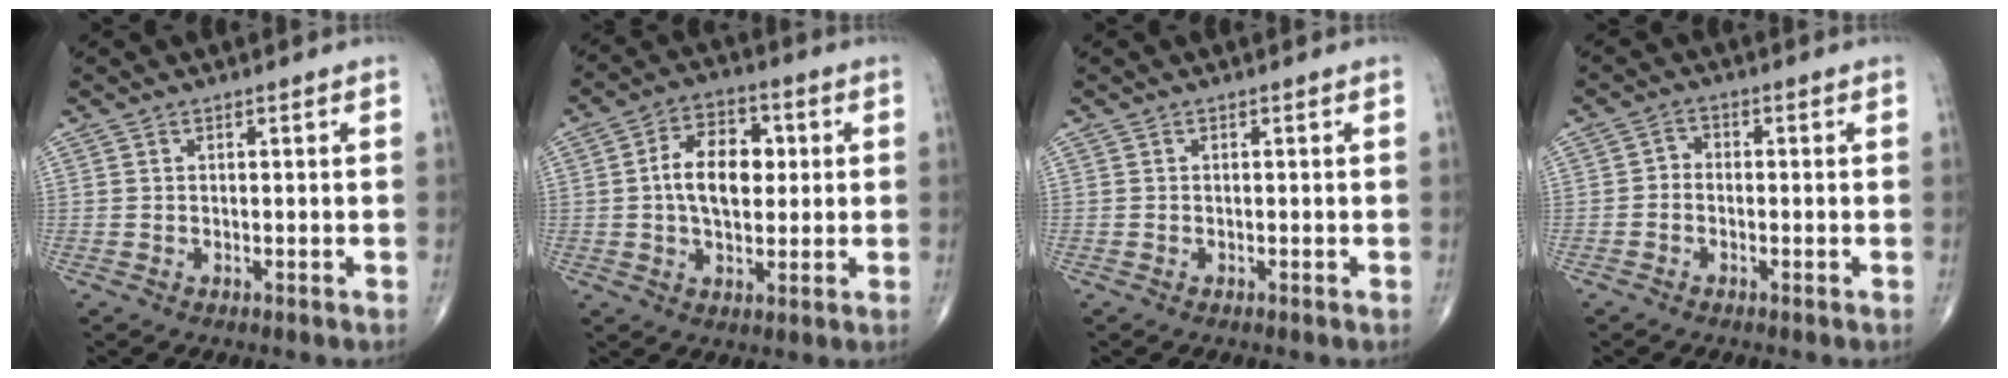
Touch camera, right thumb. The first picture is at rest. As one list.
[{"total": 10.8, "force": [1.0, 6.7, 8.4], "torque": [-0.118, 0.012, 0.011]}, {"total": 0.0}, {"total": 2.2, "force": [-0.8, 1.7, 1.1], "torque": [-0.006, 0.010, -0.025]}]